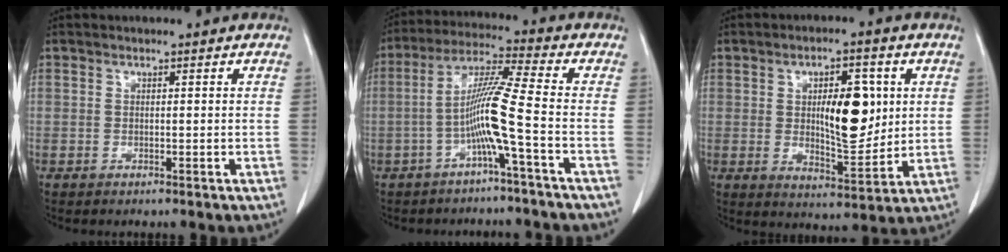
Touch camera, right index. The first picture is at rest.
{"total": 8.6, "force": [-2.8, -1.6, 8.0], "torque": [-0.160, 0.015, -0.055]}
{"total": 10.5, "force": [1.8, 3.8, 9.6], "torque": [-0.148, 0.000, 0.036]}